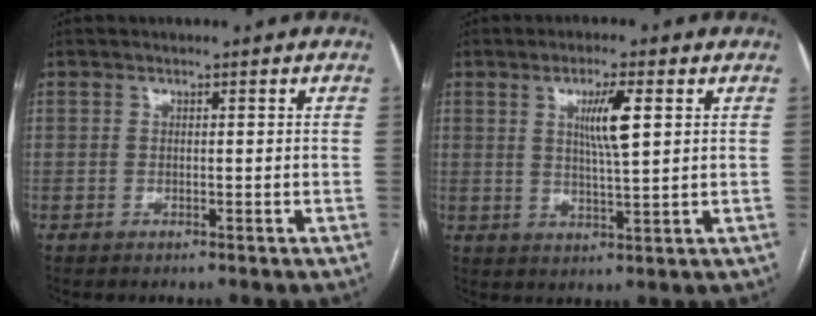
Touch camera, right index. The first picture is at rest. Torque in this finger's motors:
{"motor_torque": [0.30, 0.03, 0.37, 0.09]}